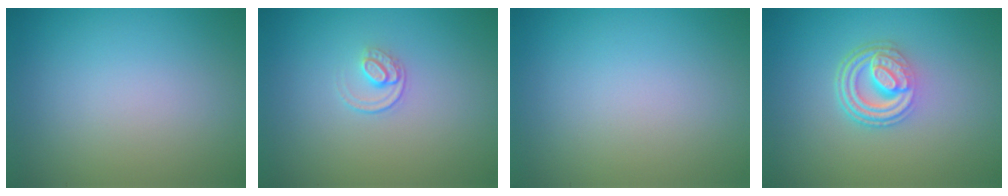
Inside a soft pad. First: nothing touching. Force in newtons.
{"total": 1.4, "press": 0.9, "slide": 1.0}
{"total": 0.0}
{"total": 4.9, "press": 3.5, "slide": 3.4}